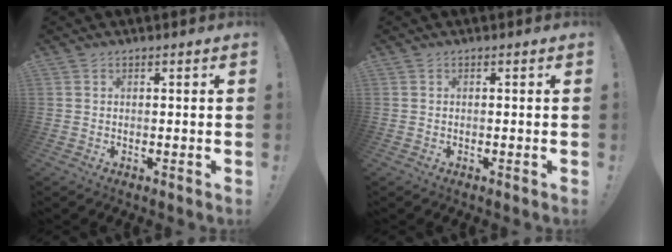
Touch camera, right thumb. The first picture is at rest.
{"total": 0.0}